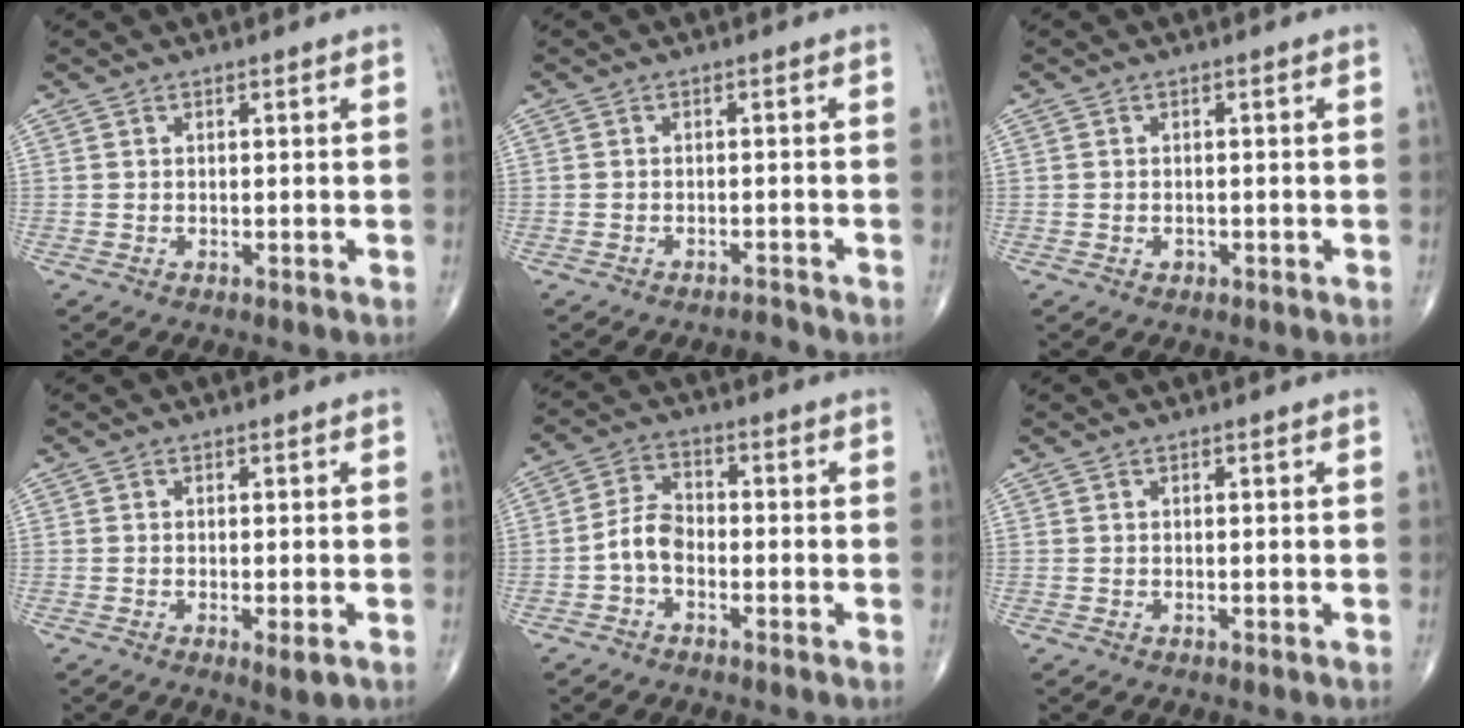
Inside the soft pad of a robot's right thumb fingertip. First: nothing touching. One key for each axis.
{"total": 1.2, "fx": -1.2, "fy": 0.1, "fz": -0.2, "tx": 0.002, "ty": 0.006, "tz": -0.017}
{"total": 0.9, "fx": -0.4, "fy": 0.8, "fz": 0.4, "tx": -0.004, "ty": 0.004, "tz": -0.002}
{"total": 2.4, "fx": -0.9, "fy": 0.6, "fz": 2.2, "tx": -0.036, "ty": -0.008, "tz": -0.012}
{"total": 5.1, "fx": -1.9, "fy": 3.2, "fz": 3.5, "tx": -0.060, "ty": 0.024, "tz": -0.044}
{"total": 0.0}